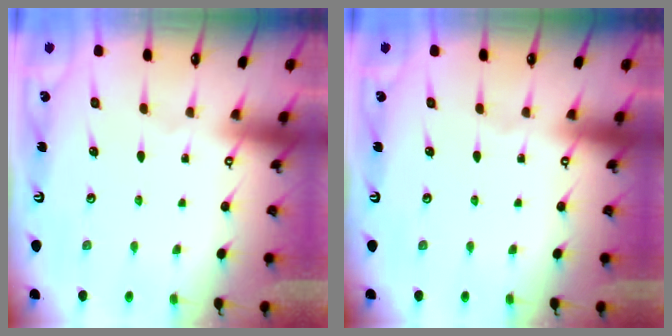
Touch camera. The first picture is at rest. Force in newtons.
{"total": 0.0}